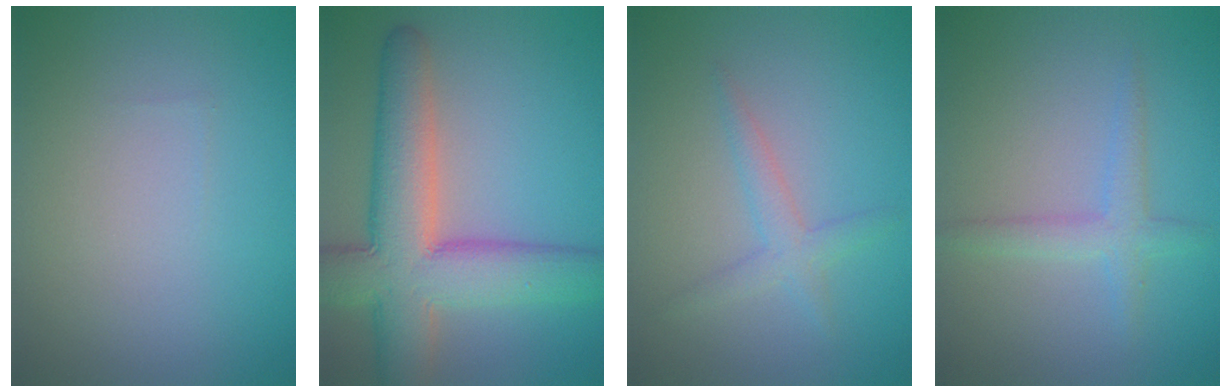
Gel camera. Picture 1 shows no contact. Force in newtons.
{"total": 9.8, "press": 9.8, "slide": 0.7}
{"total": 2.0, "press": 1.9, "slide": 0.2}
{"total": 2.2, "press": 2.2, "slide": 0.0}